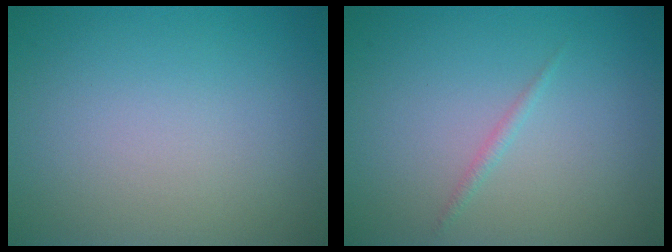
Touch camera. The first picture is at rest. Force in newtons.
{"total": 0.7, "press": 0.7, "slide": 0.1}